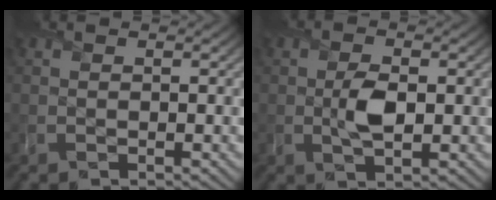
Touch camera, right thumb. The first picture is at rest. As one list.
[{"total": 4.1, "force": [-0.1, 2.3, 3.4], "torque": [-0.070, -0.003, 0.000]}]